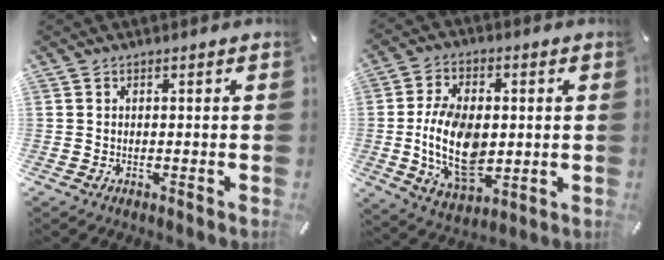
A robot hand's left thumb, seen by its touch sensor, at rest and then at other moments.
{"total": 16.5, "force": [-0.7, 10.5, 12.8], "torque": [-0.250, -0.006, -0.012]}